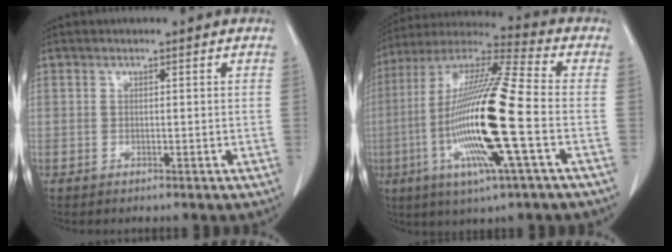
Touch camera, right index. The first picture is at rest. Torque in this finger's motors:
{"motor_torque": [2.14, 0.00, 1.06, 0.21]}